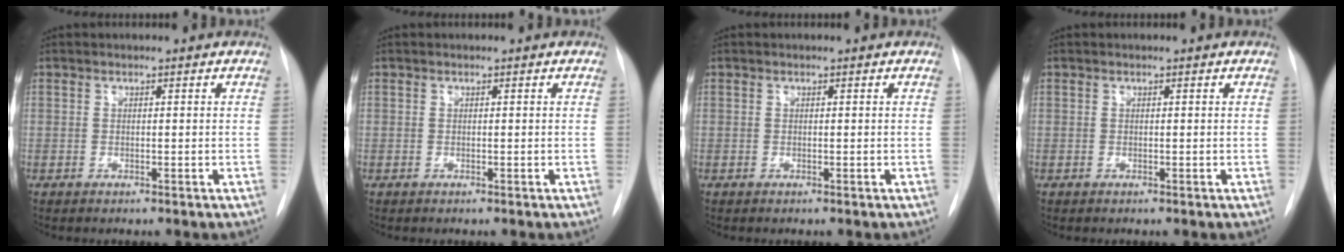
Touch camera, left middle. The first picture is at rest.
{"total": 0.0}
{"total": 0.0}
{"total": 0.0}